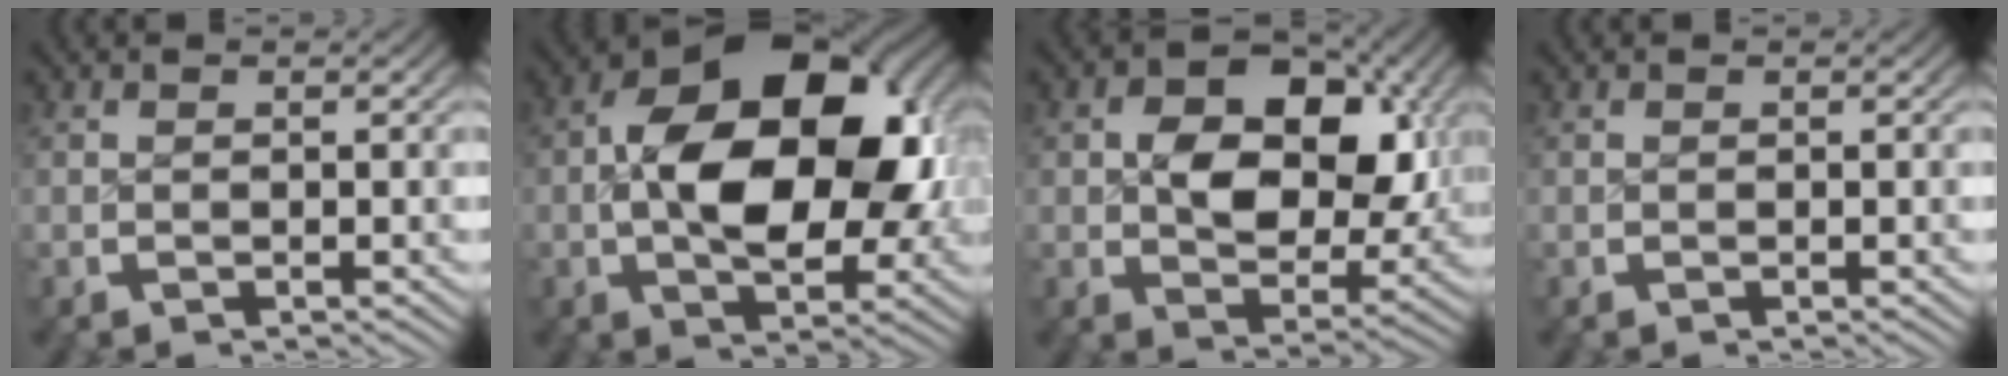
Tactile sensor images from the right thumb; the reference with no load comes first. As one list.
[{"total": 17.6, "force": [1.0, 10.5, 14.0], "torque": [-0.225, -0.025, 0.024]}, {"total": 11.5, "force": [1.1, 7.8, 8.4], "torque": [-0.137, -0.029, 0.026]}, {"total": 0.0}]